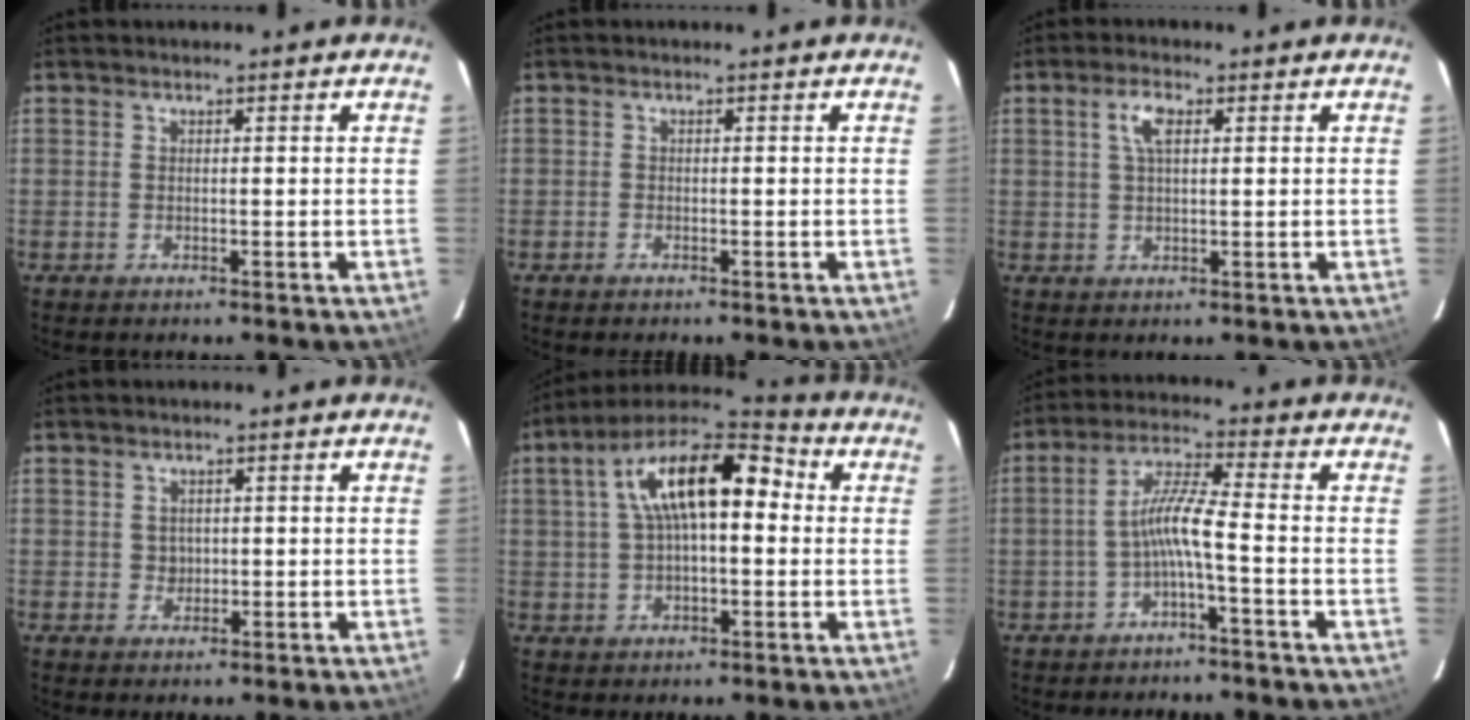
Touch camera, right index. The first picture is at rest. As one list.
[{"total": 0.6, "force": [-0.5, 0.2, 0.1], "torque": [-0.002, 0.001, -0.011]}, {"total": 3.9, "force": [1.3, 1.5, 3.3], "torque": [-0.064, 0.008, 0.025]}, {"total": 1.8, "force": [0.2, 1.7, 0.4], "torque": [-0.002, 0.004, 0.006]}, {"total": 16.7, "force": [3.1, 7.6, 14.5], "torque": [-0.258, 0.036, 0.040]}, {"total": 5.9, "force": [-2.4, -0.1, 5.4], "torque": [-0.122, 0.015, -0.045]}]